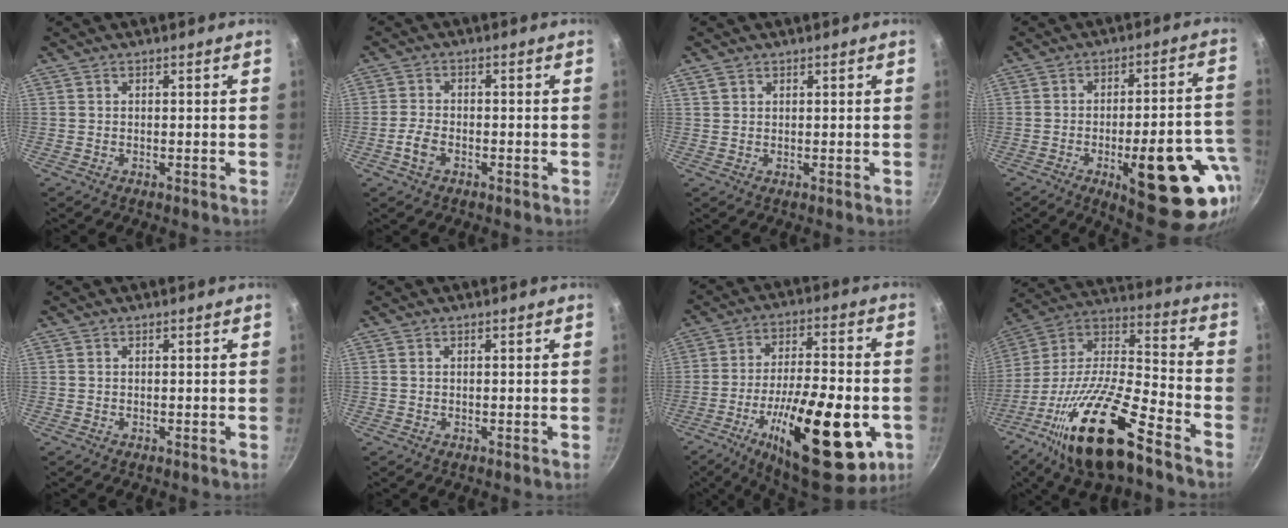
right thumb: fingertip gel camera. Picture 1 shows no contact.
{"total": 3.7, "force": [-1.6, 2.3, 2.4], "torque": [-0.052, 0.014, -0.034]}
{"total": 1.6, "force": [1.0, 1.1, 0.7], "torque": [-0.011, 0.000, 0.019]}
{"total": 22.4, "force": [-8.0, 7.9, 19.4], "torque": [-0.211, 0.021, -0.099]}
{"total": 0.0}
{"total": 0.6, "force": [0.1, 0.4, 0.4], "torque": [-0.009, 0.001, 0.002]}
{"total": 28.3, "force": [-9.5, 10.8, 24.3], "torque": [-0.345, 0.014, -0.138]}
{"total": 23.9, "force": [-14.0, 7.4, 17.9], "torque": [-0.300, 0.072, -0.265]}